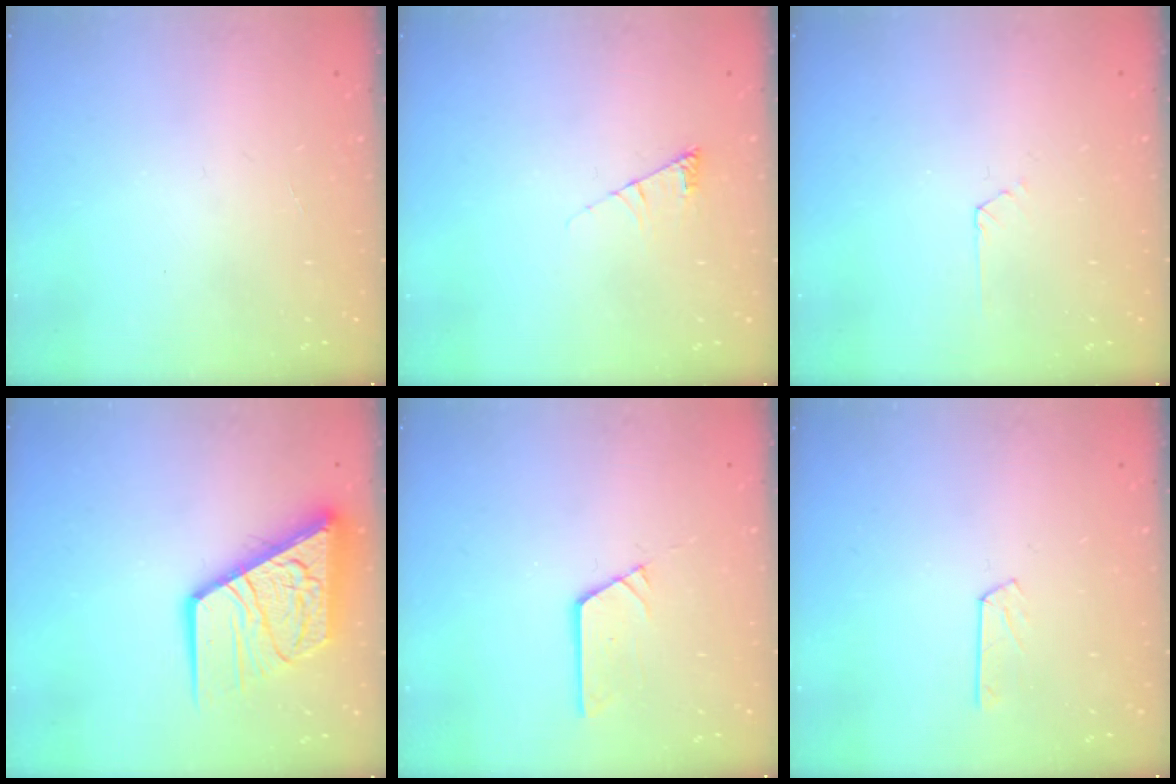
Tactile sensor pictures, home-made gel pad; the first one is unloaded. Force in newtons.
{"total": 5.3, "press": 5.3, "slide": 0.5}
{"total": 2.2, "press": 2.2, "slide": 0.3}
{"total": 20.6, "press": 20.5, "slide": 1.9}
{"total": 3.7, "press": 3.7, "slide": 0.3}
{"total": 2.8, "press": 2.8, "slide": 0.4}